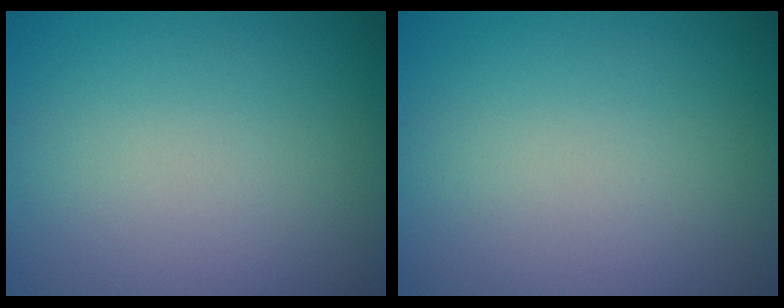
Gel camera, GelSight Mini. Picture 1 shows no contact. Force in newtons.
{"total": 0.0}